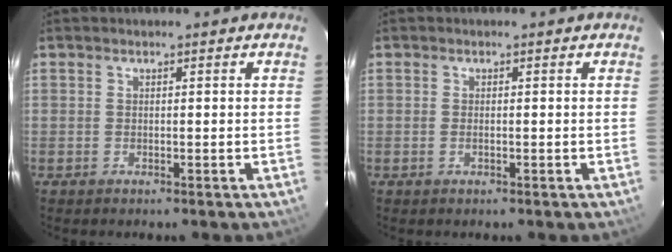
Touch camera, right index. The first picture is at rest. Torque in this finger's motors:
{"motor_torque": [-0.34, 0.11, -0.03, 0.00]}